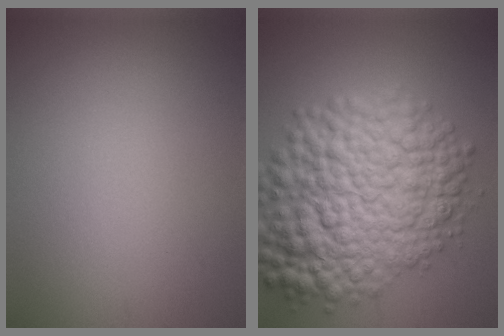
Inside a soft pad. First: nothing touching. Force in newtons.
{"total": 12.8, "press": 12.8, "slide": 0.3}